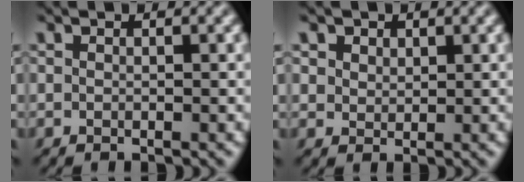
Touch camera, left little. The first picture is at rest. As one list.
[{"total": 2.9, "force": [1.7, 2.0, 1.2], "torque": [-0.046, 0.001, 0.037]}]